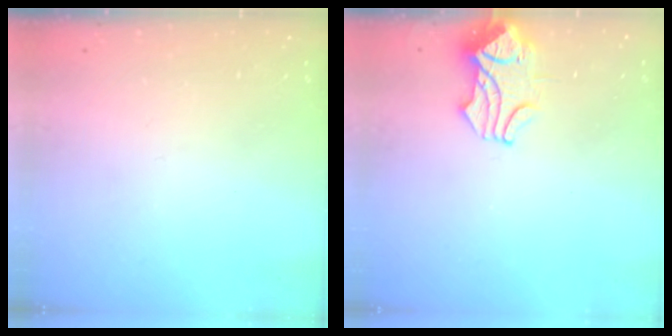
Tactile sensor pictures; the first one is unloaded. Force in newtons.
{"total": 1.2, "press": 0.0, "slide": 1.2}